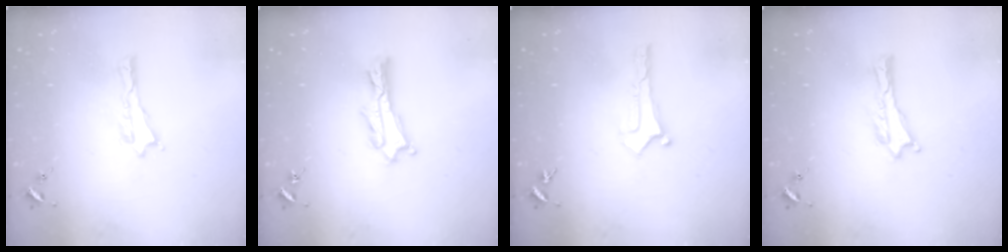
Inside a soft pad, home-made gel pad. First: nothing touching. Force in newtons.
{"total": 2.4, "press": 2.4, "slide": 0.3}
{"total": 0.0}
{"total": 0.0}